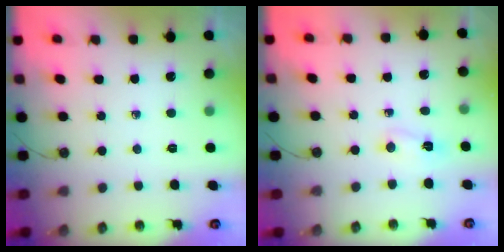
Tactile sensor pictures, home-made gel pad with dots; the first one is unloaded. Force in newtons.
{"total": 2.1, "press": 2.1, "slide": 0.4}